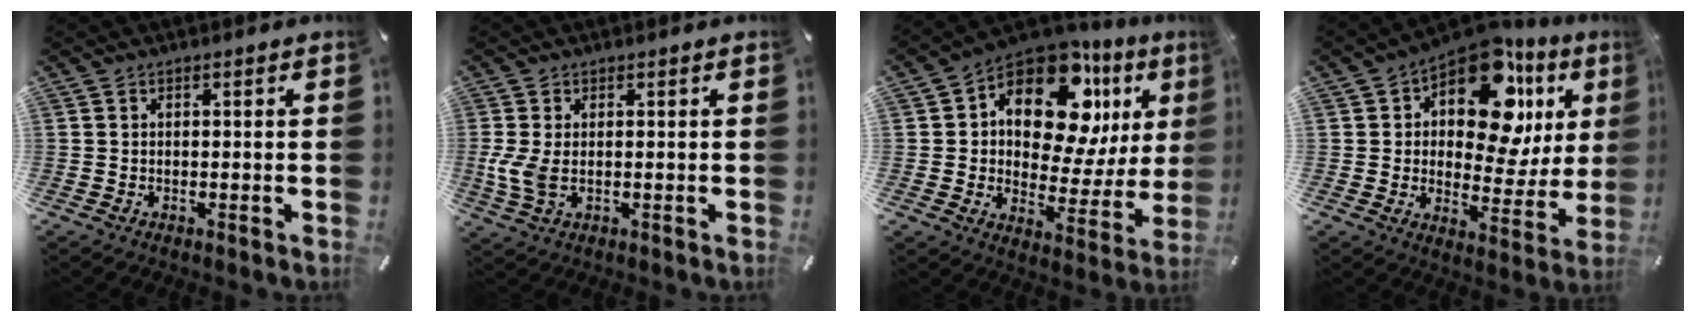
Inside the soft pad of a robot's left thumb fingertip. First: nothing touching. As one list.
[{"total": 5.3, "force": [-0.1, 2.8, 4.5], "torque": [-0.107, -0.001, -0.003]}, {"total": 16.5, "force": [7.9, 9.9, 10.5], "torque": [-0.155, -0.059, 0.135]}, {"total": 17.1, "force": [9.6, 9.3, 10.6], "torque": [-0.152, -0.072, 0.163]}]